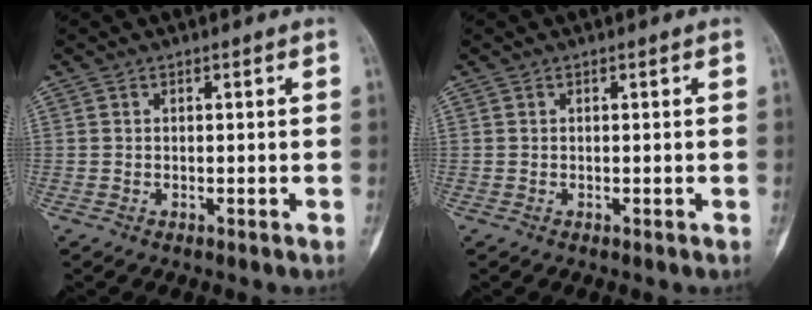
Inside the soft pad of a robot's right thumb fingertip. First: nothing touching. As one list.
[{"total": 0.0}]